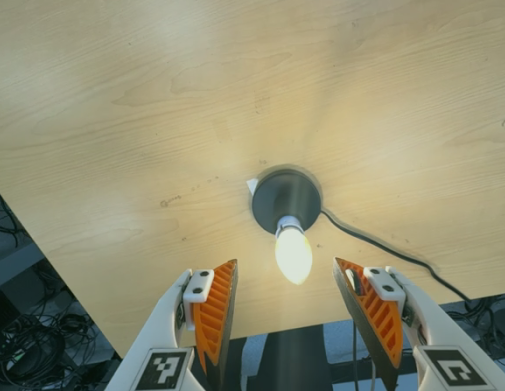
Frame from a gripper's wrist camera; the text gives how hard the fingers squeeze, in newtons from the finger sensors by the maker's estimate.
{"total": 0.0}